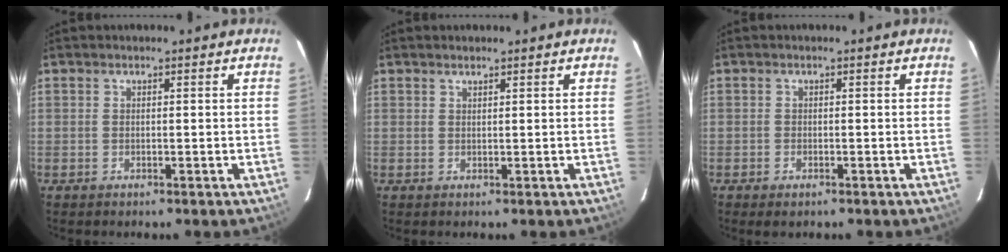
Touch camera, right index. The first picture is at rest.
{"total": 0.7, "force": [0.6, 0.1, 0.2], "torque": [-0.005, 0.001, 0.012]}
{"total": 1.4, "force": [-0.9, 0.6, 0.7], "torque": [-0.014, -0.005, -0.017]}